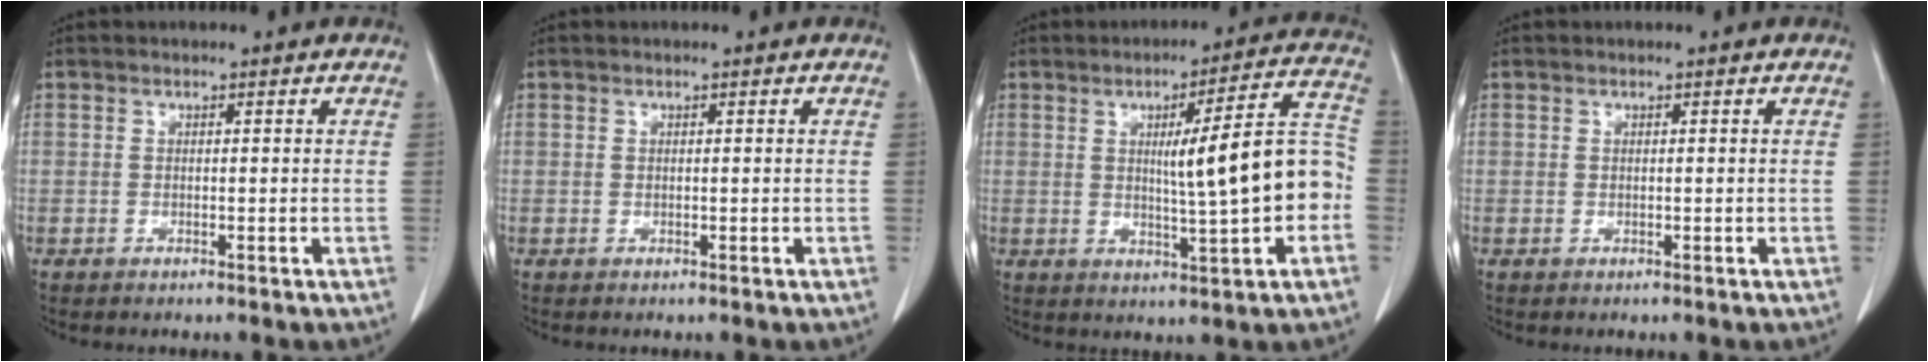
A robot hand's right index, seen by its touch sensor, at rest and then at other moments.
{"total": 0.0}
{"total": 12.4, "force": [-0.8, 0.8, 12.3], "torque": [-0.167, 0.023, -0.007]}
{"total": 0.0}